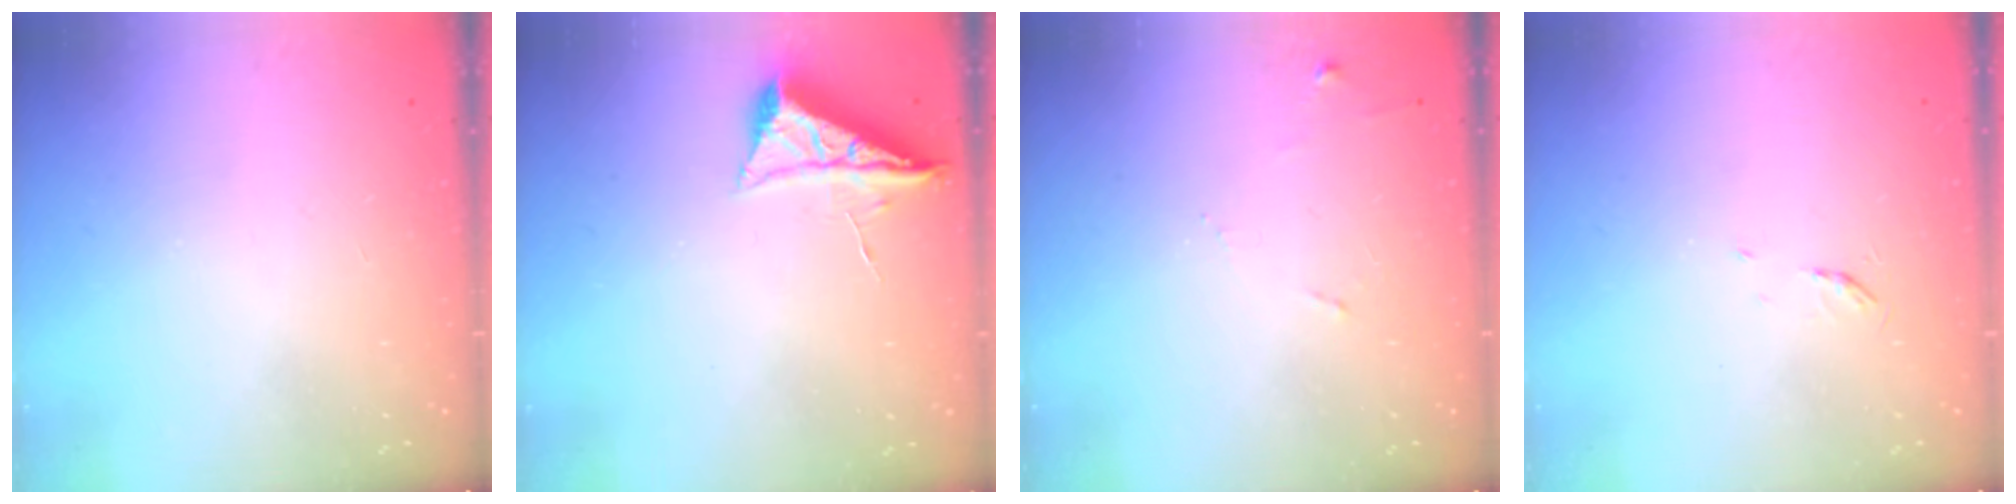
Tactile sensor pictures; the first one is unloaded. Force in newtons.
{"total": 6.5, "press": 6.5, "slide": 0.8}
{"total": 5.9, "press": 5.8, "slide": 0.7}
{"total": 3.5, "press": 3.4, "slide": 0.5}